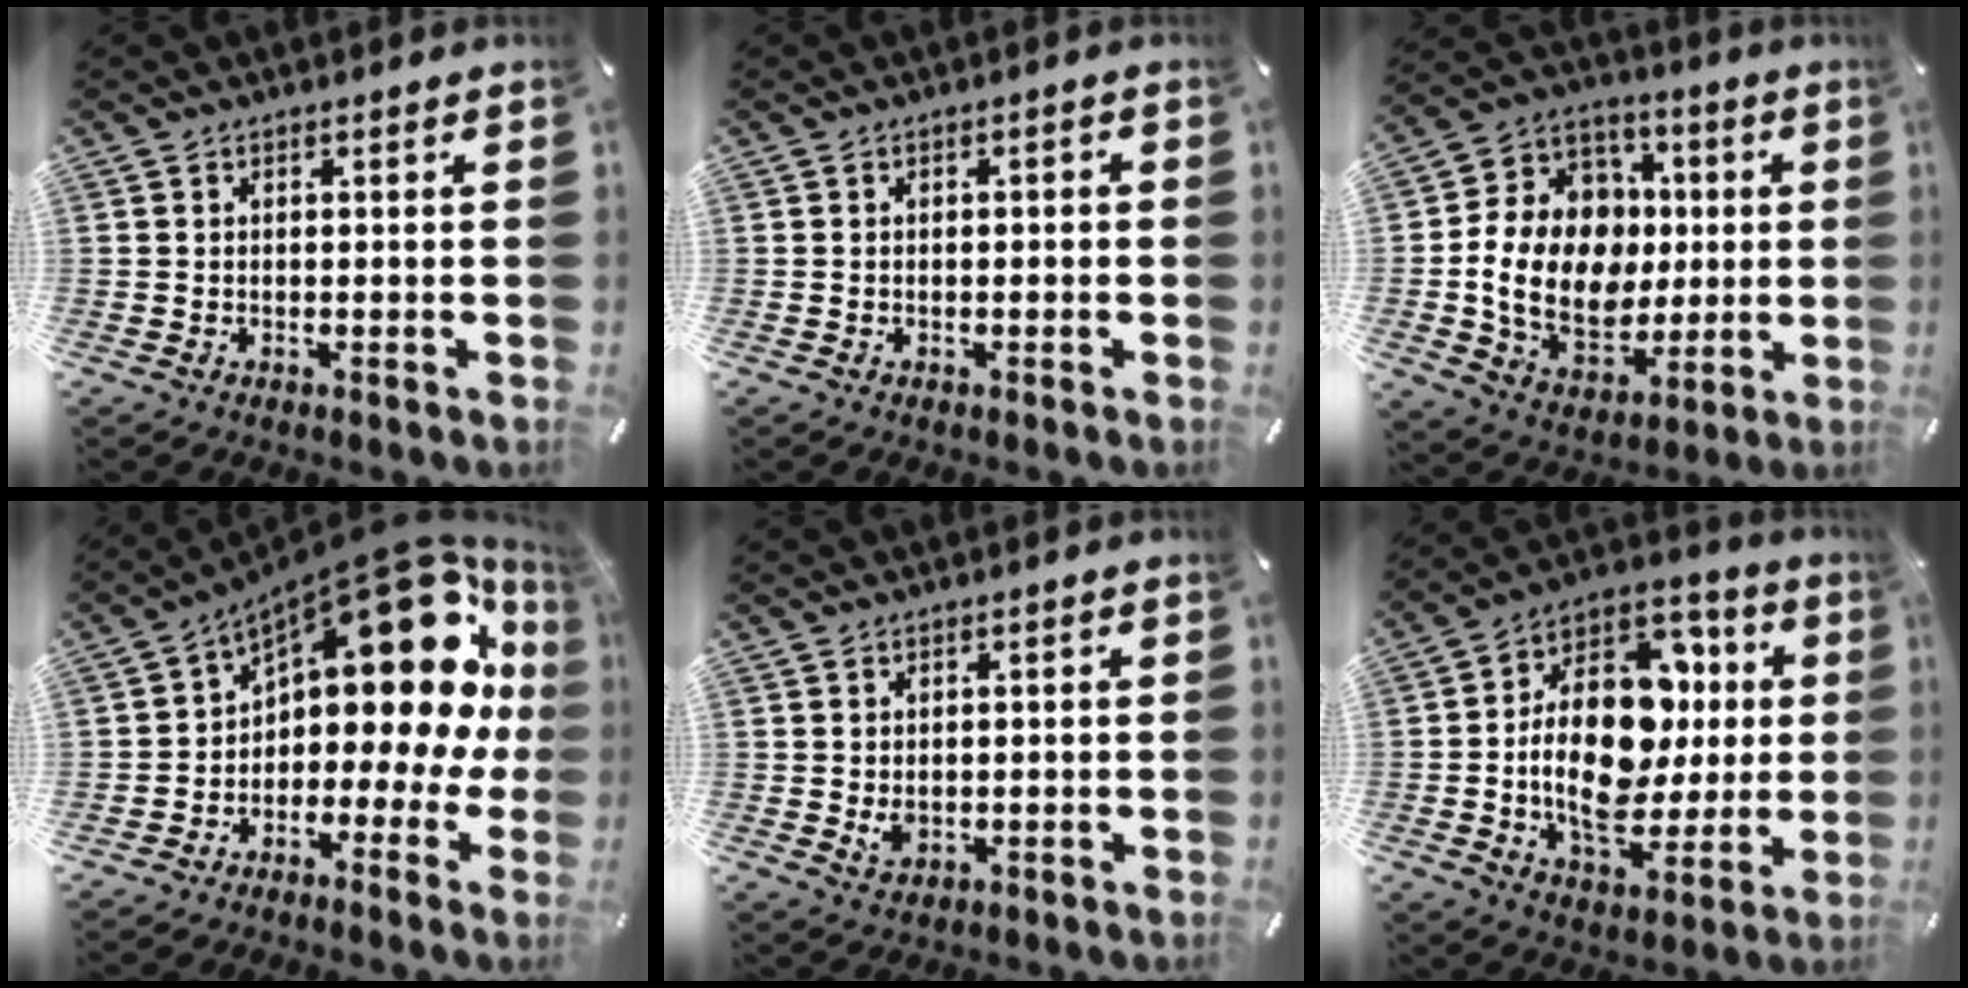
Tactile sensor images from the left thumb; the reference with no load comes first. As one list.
[{"total": 1.1, "force": [-0.6, 0.6, 0.7], "torque": [-0.014, 0.001, -0.011]}, {"total": 17.9, "force": [-0.2, 15.1, 9.6], "torque": [-0.201, 0.002, 0.008]}, {"total": 19.5, "force": [8.5, 9.4, 14.8], "torque": [-0.193, -0.076, 0.143]}, {"total": 2.6, "force": [0.0, 2.1, 1.5], "torque": [-0.025, -0.002, -0.003]}, {"total": 20.7, "force": [0.4, 14.7, 14.7], "torque": [-0.261, -0.010, 0.014]}]